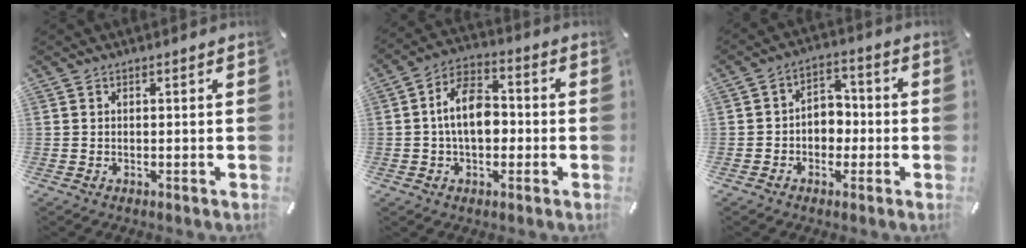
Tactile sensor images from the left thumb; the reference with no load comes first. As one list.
[{"total": 10.9, "force": [-0.5, 7.0, 8.3], "torque": [-0.149, 0.012, -0.010]}, {"total": 5.8, "force": [-1.5, 5.1, 2.5], "torque": [-0.035, 0.015, -0.032]}]